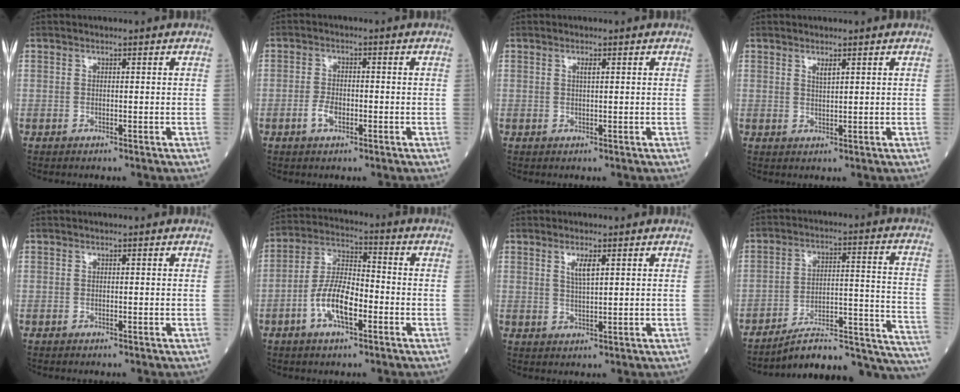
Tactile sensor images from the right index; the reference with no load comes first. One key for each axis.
{"total": 2.8, "fx": -1.2, "fy": 1.3, "fz": 2.2, "tx": -0.045, "ty": 0.004, "tz": -0.023}
{"total": 0.8, "fx": 0.3, "fy": 0.1, "fz": 0.7, "tx": -0.017, "ty": 0.000, "tz": 0.005}
{"total": 1.3, "fx": 0.8, "fy": 0.2, "fz": 0.9, "tx": -0.020, "ty": -0.003, "tz": 0.017}
{"total": 0.0}
{"total": 9.3, "fx": -3.4, "fy": 3.3, "fz": 8.0, "tx": -0.164, "ty": 0.011, "tz": -0.068}
{"total": 2.8, "fx": 1.3, "fy": 0.4, "fz": 2.4, "tx": -0.050, "ty": -0.001, "tz": 0.024}
{"total": 21.2, "fx": -19.7, "fy": 2.2, "fz": 7.5, "tx": -0.036, "ty": 0.043, "tz": -0.273}